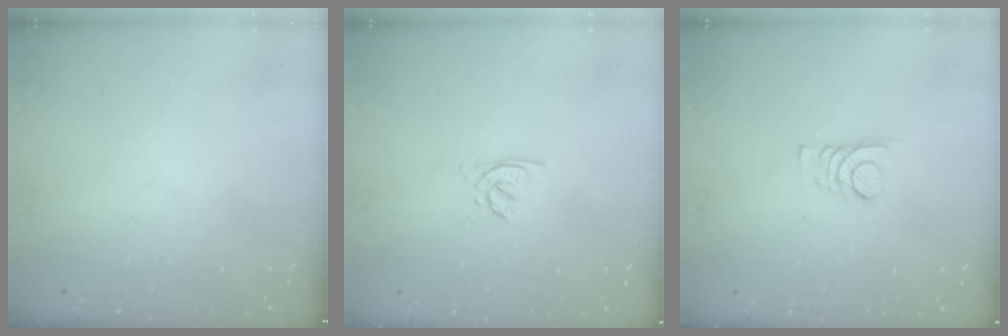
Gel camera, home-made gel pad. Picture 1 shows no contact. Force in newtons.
{"total": 1.4, "press": 1.4, "slide": 0.2}
{"total": 3.4, "press": 3.4, "slide": 0.5}